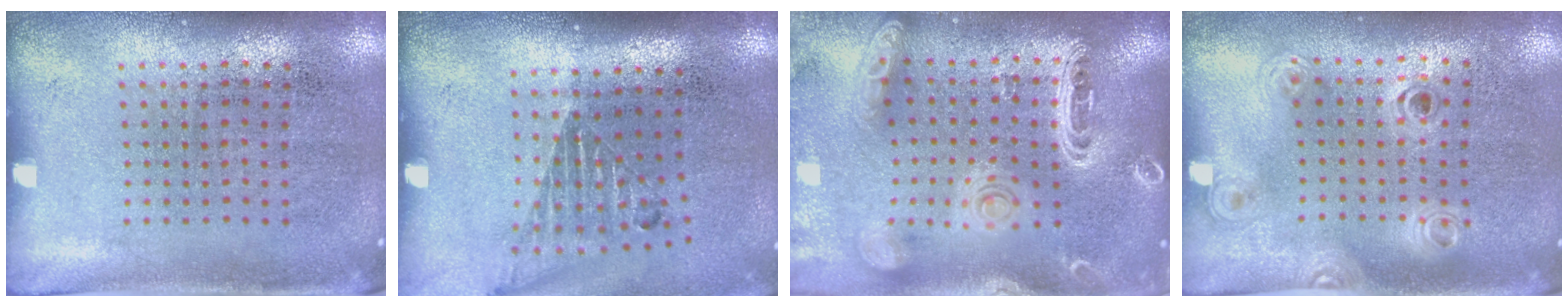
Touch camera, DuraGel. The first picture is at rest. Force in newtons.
{"total": 1.2, "press": 1.0, "slide": 0.6}
{"total": 2.6, "press": 2.3, "slide": 1.1}
{"total": 1.2, "press": 1.0, "slide": 0.7}